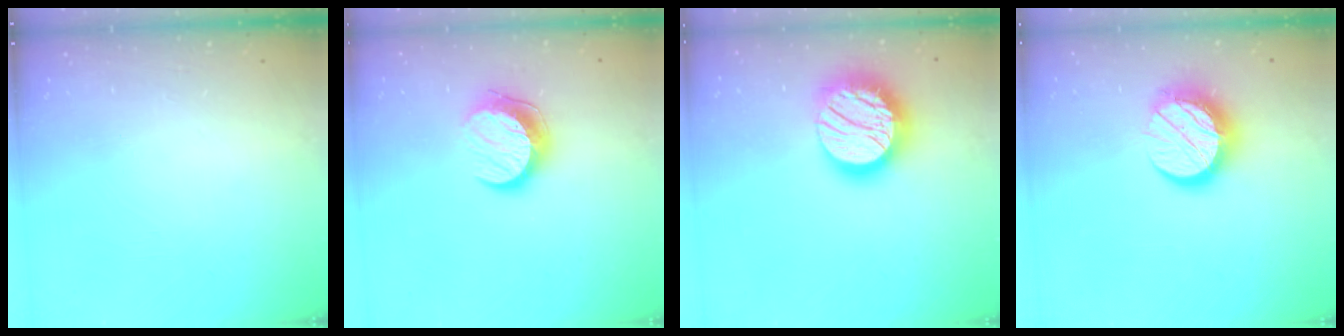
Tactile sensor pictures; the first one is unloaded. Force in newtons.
{"total": 10.3, "press": 10.3, "slide": 0.8}
{"total": 24.0, "press": 24.0, "slide": 1.6}
{"total": 12.3, "press": 12.2, "slide": 1.0}